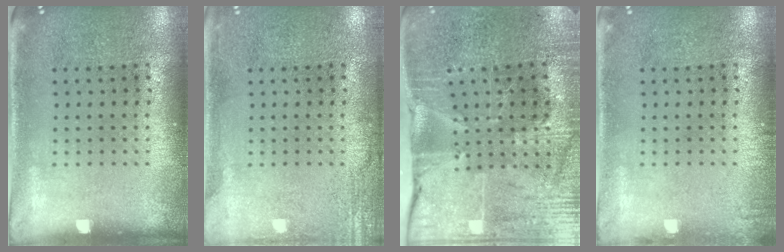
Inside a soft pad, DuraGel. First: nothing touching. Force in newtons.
{"total": 2.2, "press": 2.2, "slide": 0.4}
{"total": 3.4, "press": 3.3, "slide": 0.4}
{"total": 0.7, "press": 0.7, "slide": 0.1}